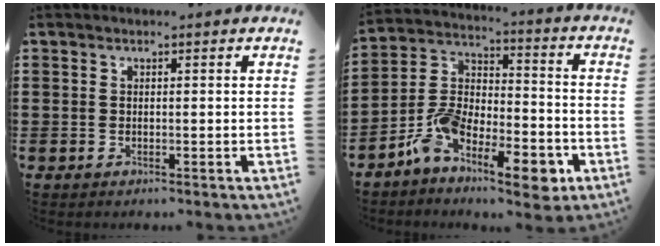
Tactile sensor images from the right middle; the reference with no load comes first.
{"total": 12.2, "force": [-7.5, 5.8, 7.7], "torque": [-0.154, 0.025, -0.140]}